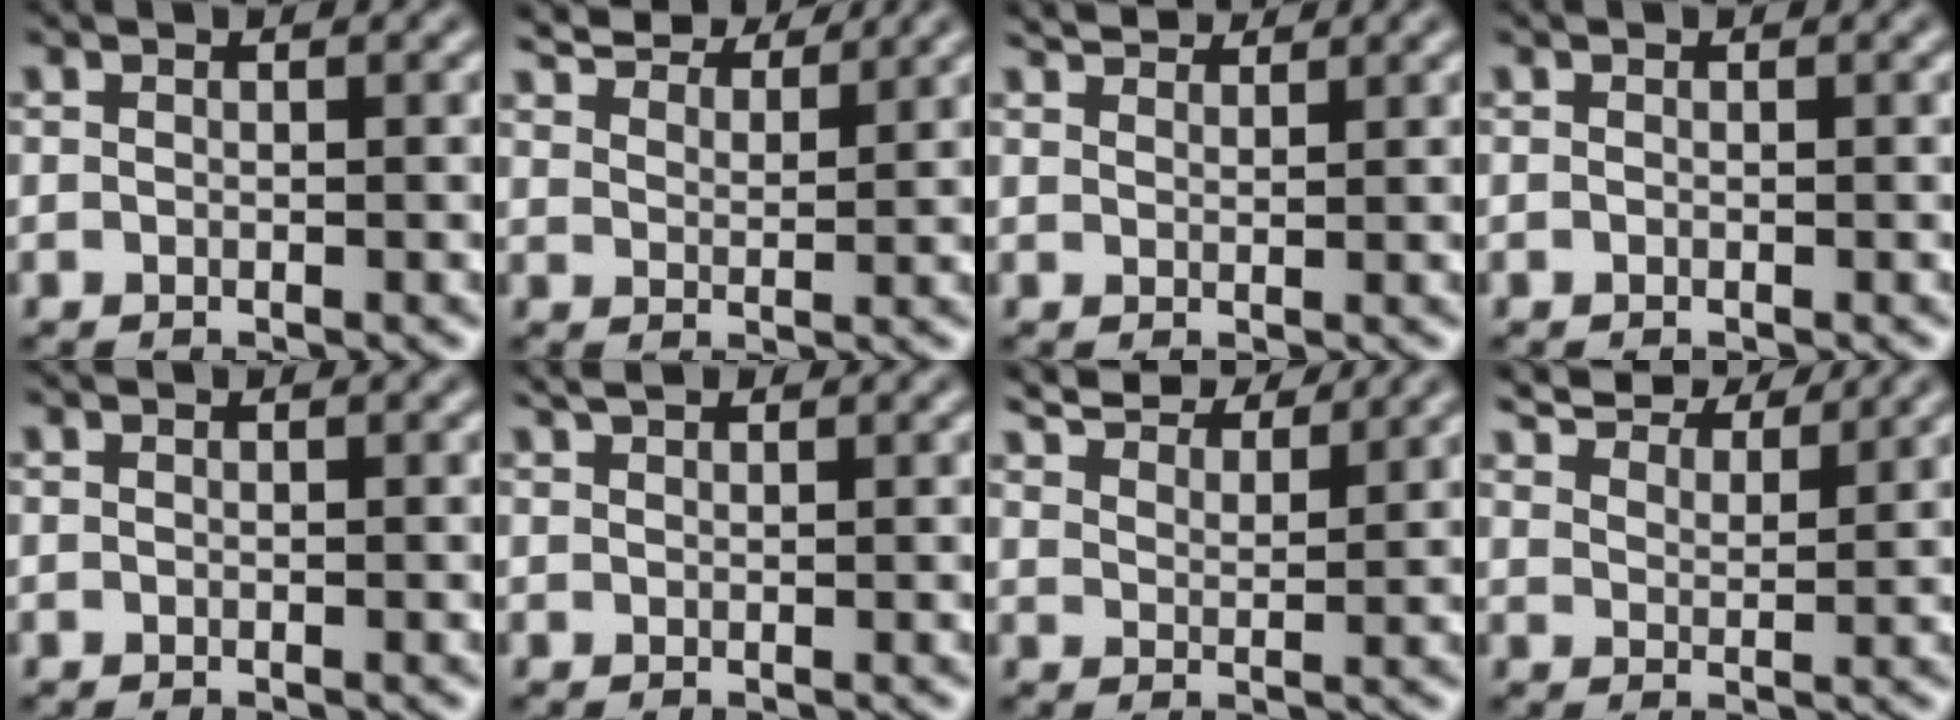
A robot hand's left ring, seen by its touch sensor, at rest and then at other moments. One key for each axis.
{"total": 6.5, "fx": 6.0, "fy": 1.3, "fz": 2.3, "tx": -0.044, "ty": 0.014, "tz": 0.081}
{"total": 2.5, "fx": 2.4, "fy": 0.3, "fz": 0.6, "tx": -0.014, "ty": 0.005, "tz": 0.038}
{"total": 0.0}
{"total": 0.0}
{"total": 1.5, "fx": 1.3, "fy": 0.4, "fz": 0.6, "tx": -0.012, "ty": 0.001, "tz": 0.021}
{"total": 6.8, "fx": 6.1, "fy": 1.4, "fz": 2.6, "tx": -0.046, "ty": 0.017, "tz": 0.081}
{"total": 7.7, "fx": 6.9, "fy": 1.8, "fz": 2.9, "tx": -0.054, "ty": 0.015, "tz": 0.094}